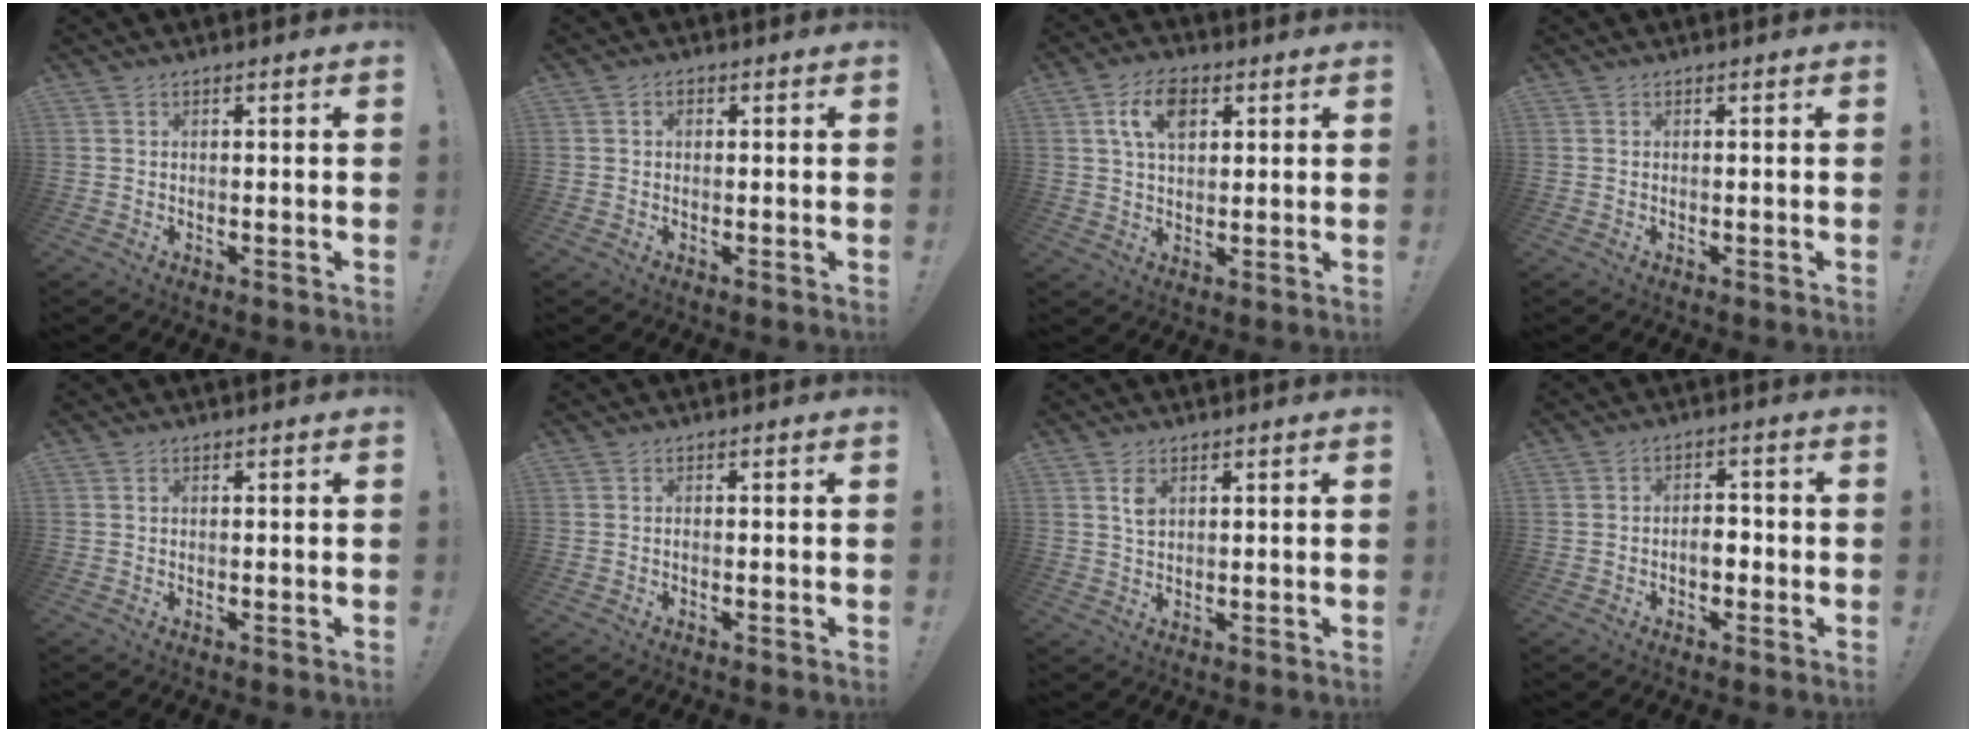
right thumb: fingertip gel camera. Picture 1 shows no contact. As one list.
[{"total": 1.2, "force": [0.0, 1.0, 0.7], "torque": [-0.013, 0.006, 0.000]}, {"total": 9.4, "force": [3.6, 5.8, 6.5], "torque": [-0.109, 0.007, 0.067]}, {"total": 0.0}, {"total": 0.0}, {"total": 0.5, "force": [-0.3, 0.2, 0.4], "torque": [-0.017, 0.004, -0.004]}, {"total": 3.3, "force": [1.3, 2.0, 2.3], "torque": [-0.033, -0.004, 0.020]}, {"total": 4.9, "force": [-1.6, 3.4, 3.1], "torque": [-0.037, 0.011, -0.029]}]